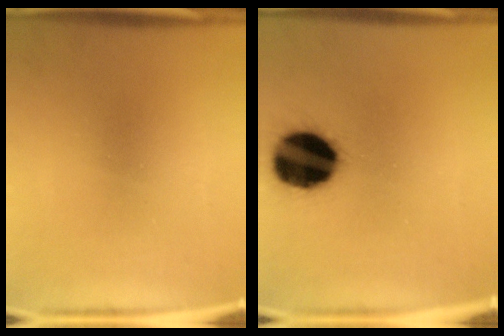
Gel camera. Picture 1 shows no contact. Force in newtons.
{"total": 19.8}